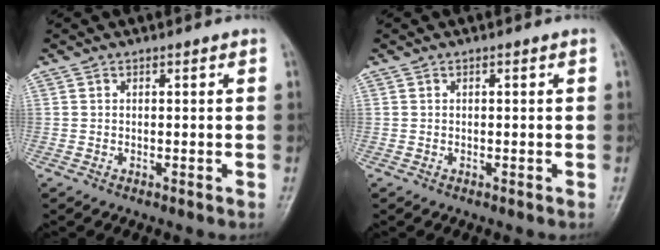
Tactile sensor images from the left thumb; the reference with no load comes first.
{"total": 0.0}